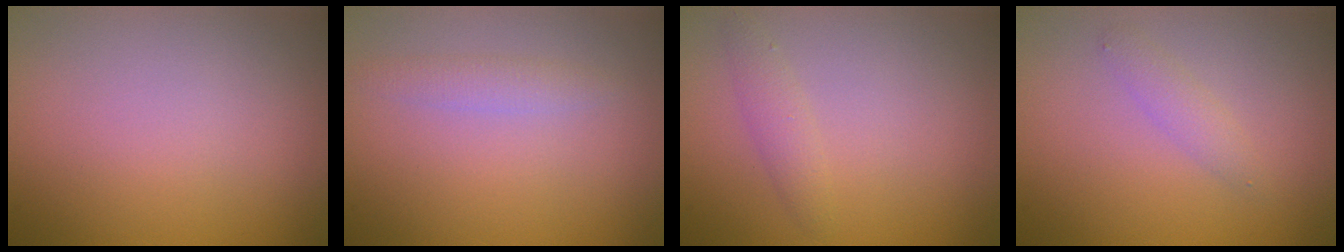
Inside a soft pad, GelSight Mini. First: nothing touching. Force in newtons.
{"total": 1.4, "press": 1.4, "slide": 0.1}
{"total": 1.4, "press": 1.4, "slide": 0.0}
{"total": 1.3, "press": 1.3, "slide": 0.0}